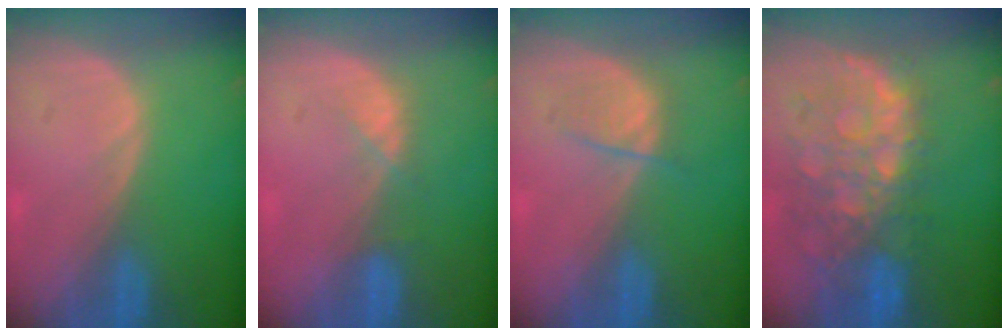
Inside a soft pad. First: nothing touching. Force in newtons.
{"total": 2.3, "press": 2.2, "slide": 0.7}
{"total": 2.6, "press": 2.5, "slide": 0.5}
{"total": 11.2, "press": 9.8, "slide": 5.5}